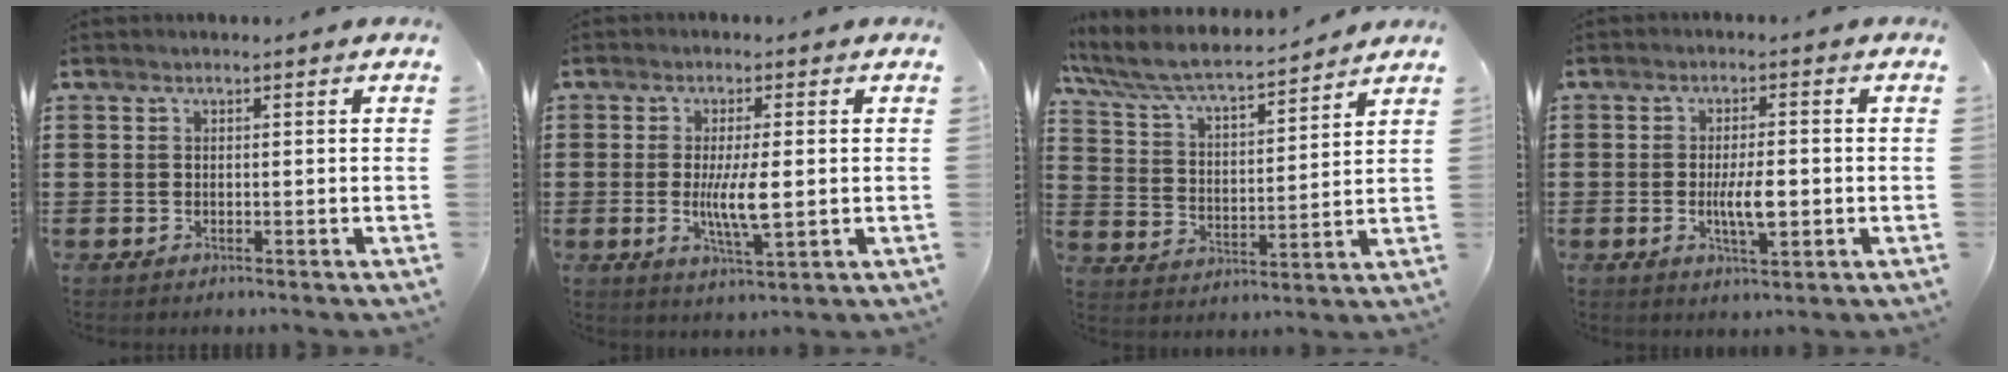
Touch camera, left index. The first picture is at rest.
{"total": 6.7, "force": [-0.4, 1.4, 6.6], "torque": [-0.135, -0.010, -0.013]}
{"total": 6.6, "force": [5.9, 0.9, 2.9], "torque": [-0.081, -0.037, 0.096]}
{"total": 5.5, "force": [-0.7, 1.8, 5.2], "torque": [-0.096, 0.001, -0.014]}